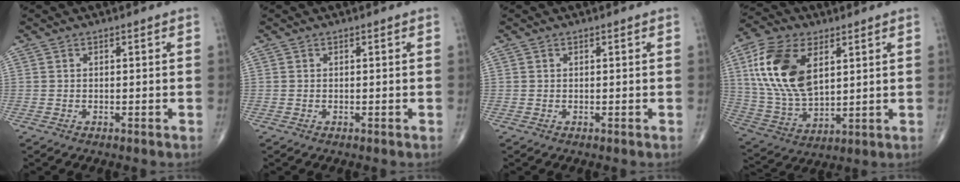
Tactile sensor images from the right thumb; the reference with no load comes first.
{"total": 0.0}
{"total": 0.0}
{"total": 18.0, "force": [5.9, 10.1, 13.7], "torque": [-0.262, -0.016, 0.116]}